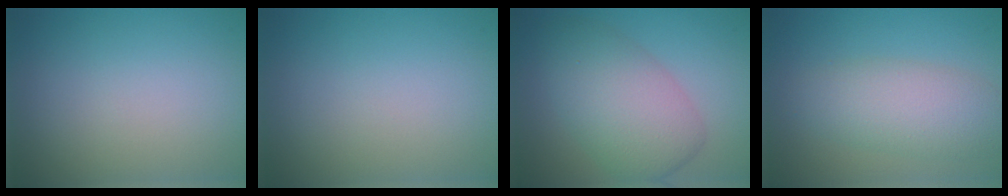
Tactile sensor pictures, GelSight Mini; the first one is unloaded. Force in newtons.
{"total": 0.0}
{"total": 6.8, "press": 6.8, "slide": 0.0}
{"total": 5.0, "press": 5.0, "slide": 0.1}